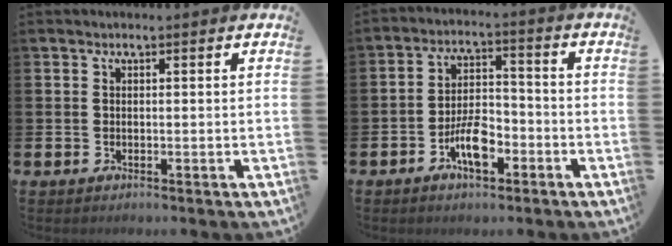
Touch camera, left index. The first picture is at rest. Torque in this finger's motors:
{"motor_torque": [0.45, -0.01, 0.40, 0.16]}